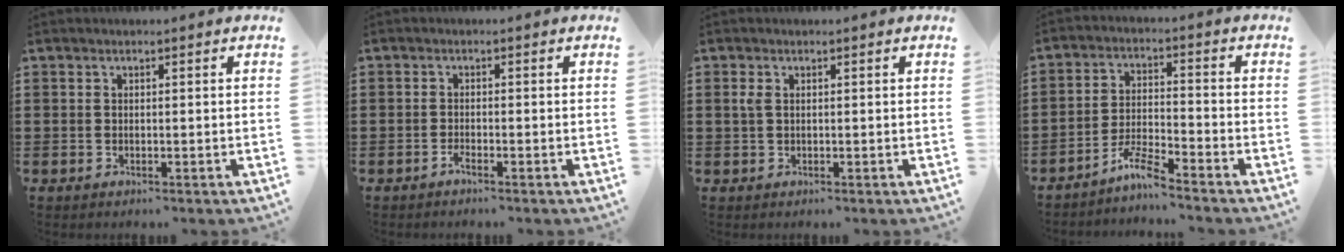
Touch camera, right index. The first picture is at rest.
{"total": 1.1, "force": [-1.0, 0.0, 0.5], "torque": [-0.011, -0.002, -0.019]}
{"total": 1.5, "force": [0.3, 0.9, 1.2], "torque": [-0.034, 0.003, 0.002]}
{"total": 5.2, "force": [-4.6, 0.1, 2.4], "torque": [-0.065, -0.006, -0.094]}